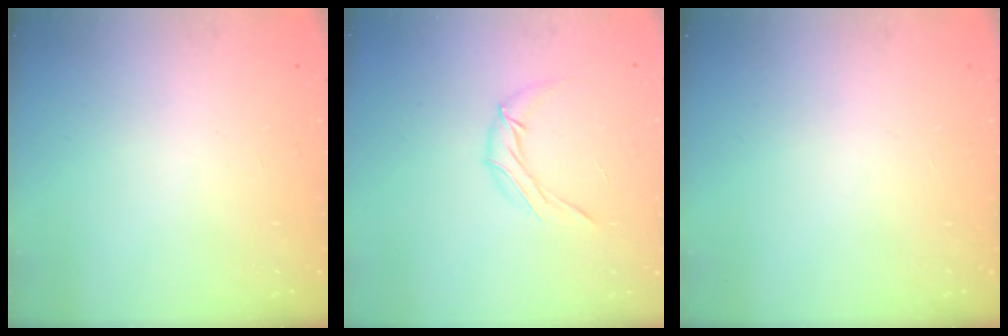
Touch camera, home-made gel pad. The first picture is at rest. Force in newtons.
{"total": 7.2, "press": 7.2, "slide": 0.7}
{"total": 0.0}